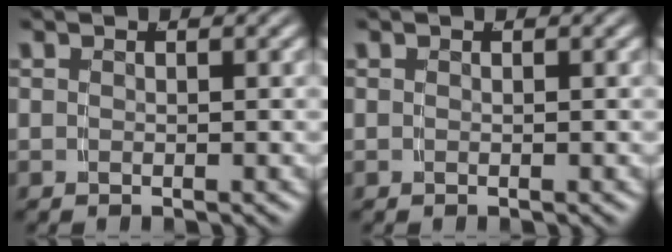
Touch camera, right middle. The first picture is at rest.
{"total": 0.0}